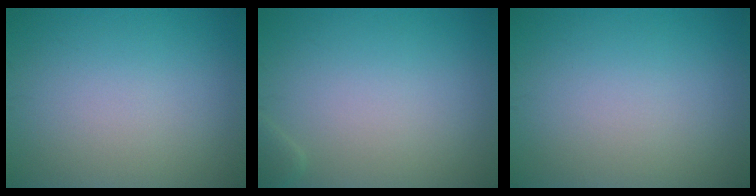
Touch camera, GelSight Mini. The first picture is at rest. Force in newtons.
{"total": 0.7, "press": 0.7, "slide": 0.1}
{"total": 0.0}